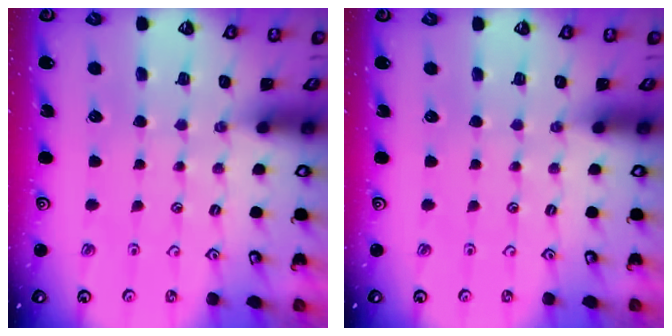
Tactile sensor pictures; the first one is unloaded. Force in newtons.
{"total": 0.0}